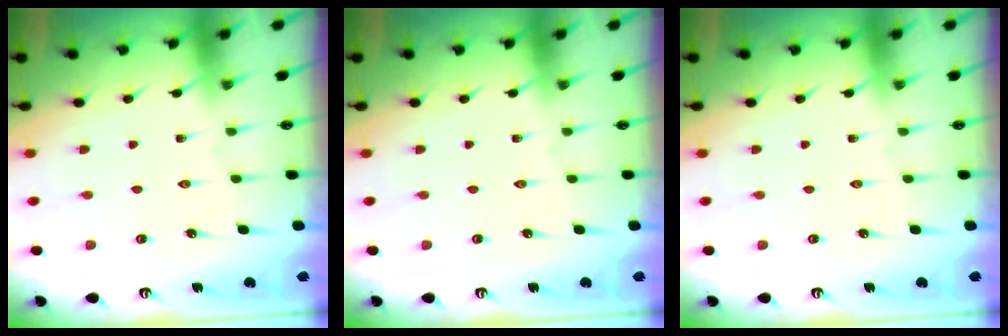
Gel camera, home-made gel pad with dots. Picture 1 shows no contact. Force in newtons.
{"total": 0.0}
{"total": 0.0}